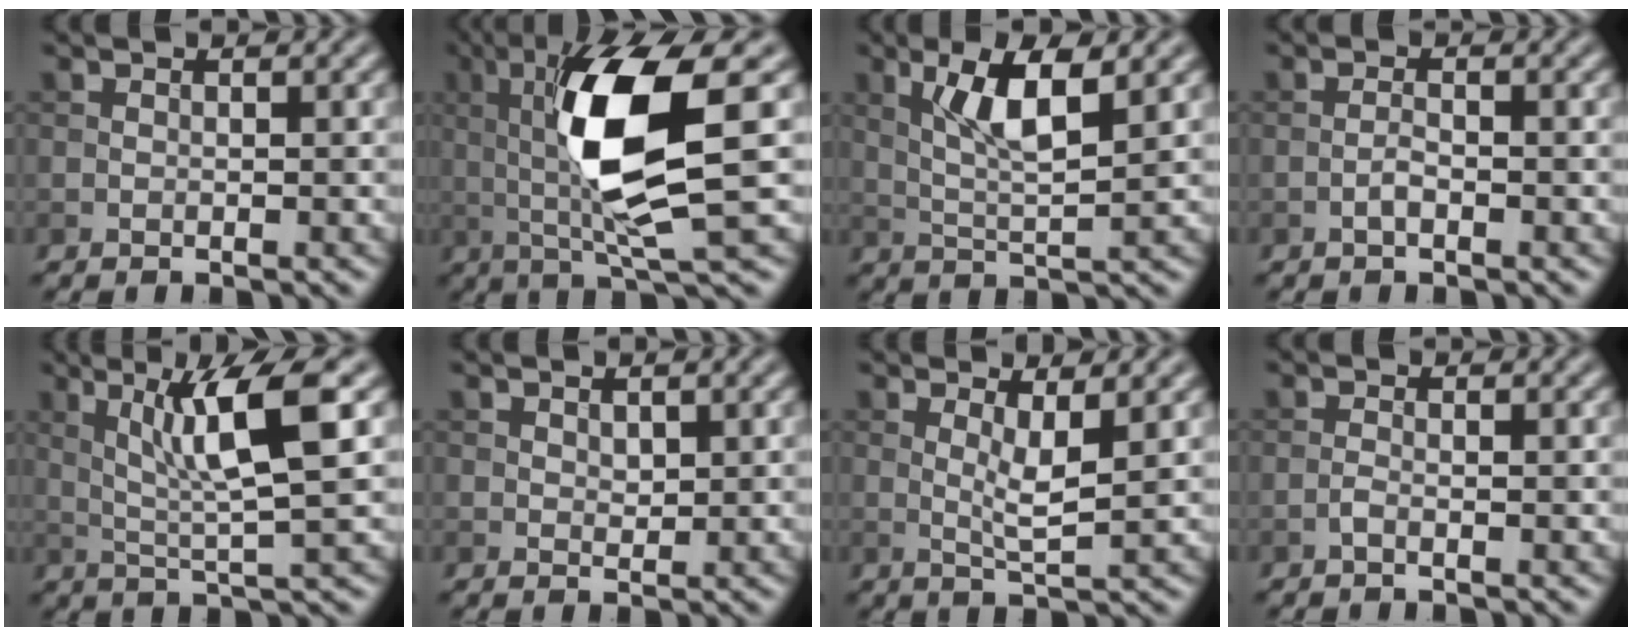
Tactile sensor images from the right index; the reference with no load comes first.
{"total": 10.0, "force": [1.4, 2.1, 9.7], "torque": [-0.175, -0.006, 0.035]}
{"total": 5.4, "force": [1.8, 1.3, 5.0], "torque": [-0.102, 0.000, 0.035]}
{"total": 1.1, "force": [-0.6, 0.3, 0.9], "torque": [-0.018, 0.003, -0.014]}
{"total": 7.1, "force": [2.1, 0.9, 6.7], "torque": [-0.123, 0.004, 0.040]}
{"total": 0.9, "force": [0.5, 0.5, 0.5], "torque": [-0.010, -0.004, 0.012]}
{"total": 2.8, "force": [0.8, 0.4, 2.6], "torque": [-0.047, -0.008, 0.017]}
{"total": 0.8, "force": [-0.5, 0.1, 0.6], "torque": [-0.013, 0.001, -0.012]}